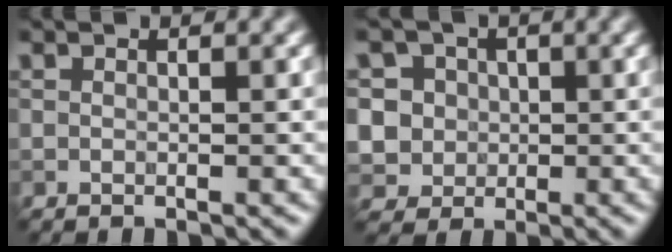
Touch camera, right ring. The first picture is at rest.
{"total": 6.1, "force": [1.1, 5.7, 1.9], "torque": [-0.038, 0.029, 0.003]}